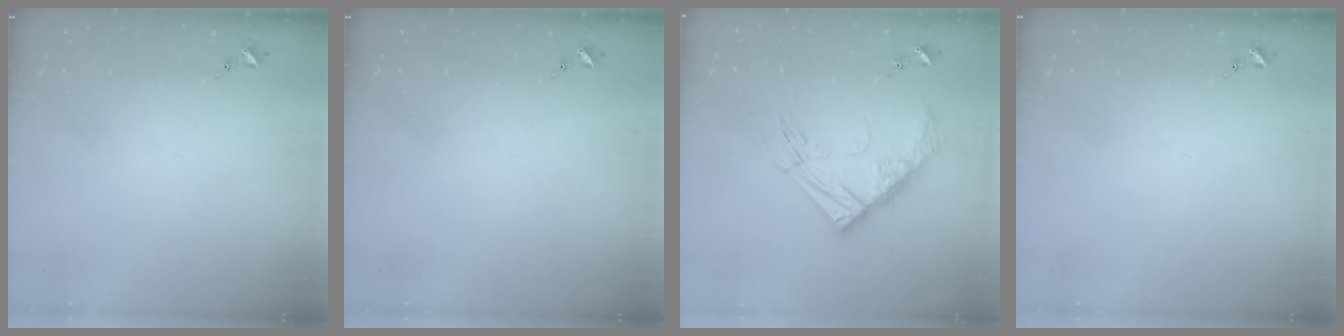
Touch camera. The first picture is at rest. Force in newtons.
{"total": 0.0}
{"total": 15.4, "press": 15.3, "slide": 1.6}
{"total": 0.0}